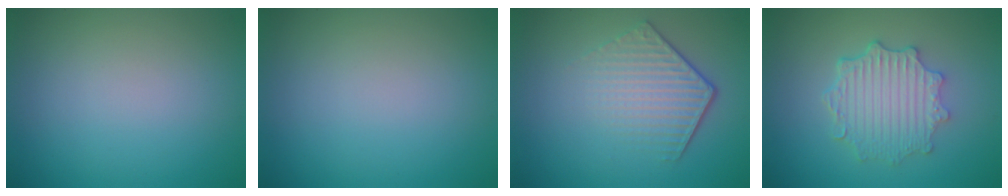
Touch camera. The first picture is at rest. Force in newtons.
{"total": 0.0}
{"total": 4.3, "press": 3.0, "slide": 3.1}
{"total": 4.9, "press": 3.9, "slide": 2.9}